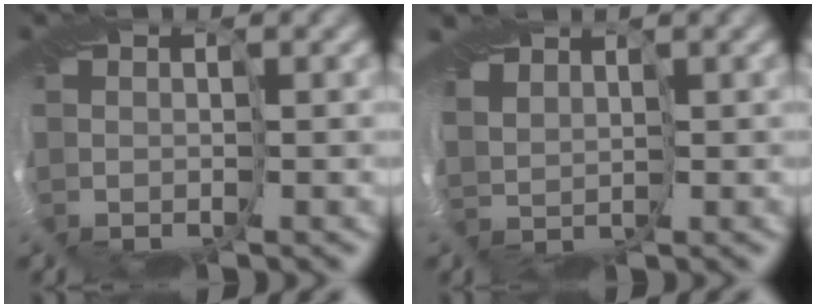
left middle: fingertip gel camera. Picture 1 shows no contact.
{"total": 2.5, "force": [0.6, 1.7, 1.7], "torque": [-0.021, -0.005, 0.000]}